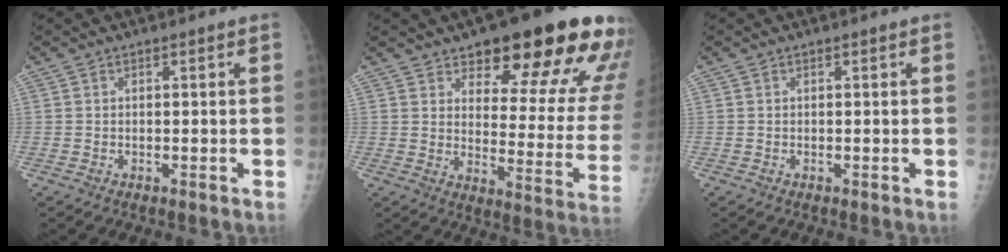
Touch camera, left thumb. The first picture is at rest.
{"total": 22.3, "force": [14.7, 7.1, 15.2], "torque": [-0.150, -0.073, 0.189]}
{"total": 0.0}